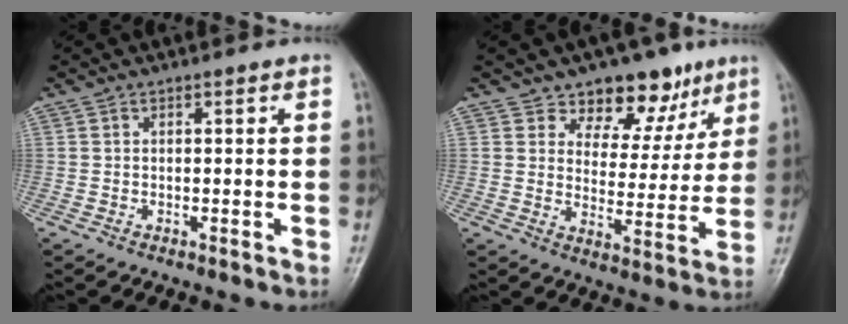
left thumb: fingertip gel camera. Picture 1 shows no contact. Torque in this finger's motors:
{"motor_torque": [0.45, 0.44, 0.37, -0.12, -0.02]}